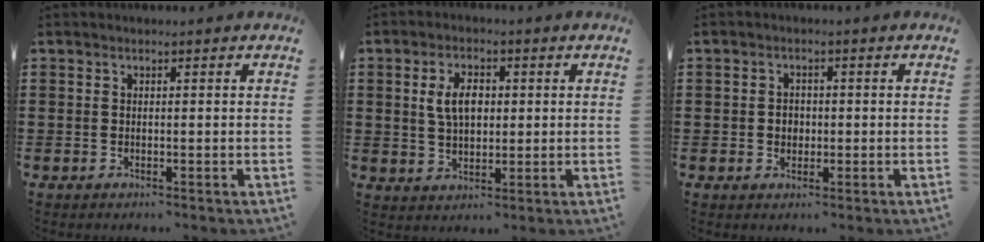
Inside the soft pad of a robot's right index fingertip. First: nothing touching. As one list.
[{"total": 5.4, "force": [0.9, 3.2, 4.3], "torque": [-0.091, 0.008, 0.009]}, {"total": 2.0, "force": [-0.2, 1.8, 1.0], "torque": [-0.023, 0.008, -0.006]}]